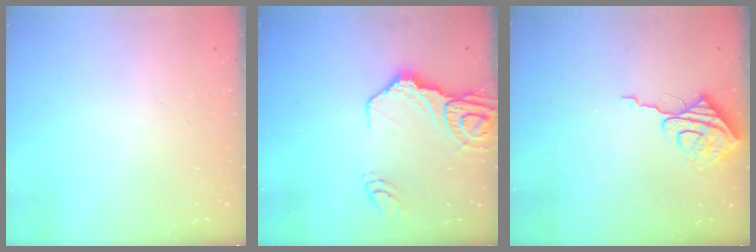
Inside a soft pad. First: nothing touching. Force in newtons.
{"total": 14.8, "press": 14.7, "slide": 1.7}
{"total": 8.3, "press": 8.3, "slide": 0.3}